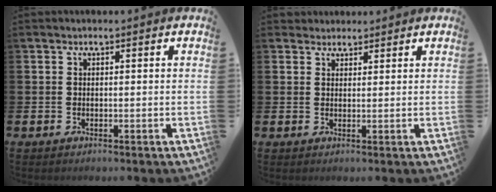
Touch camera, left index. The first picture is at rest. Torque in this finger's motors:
{"motor_torque": [1.07, -1.07, 0.04, -0.01]}